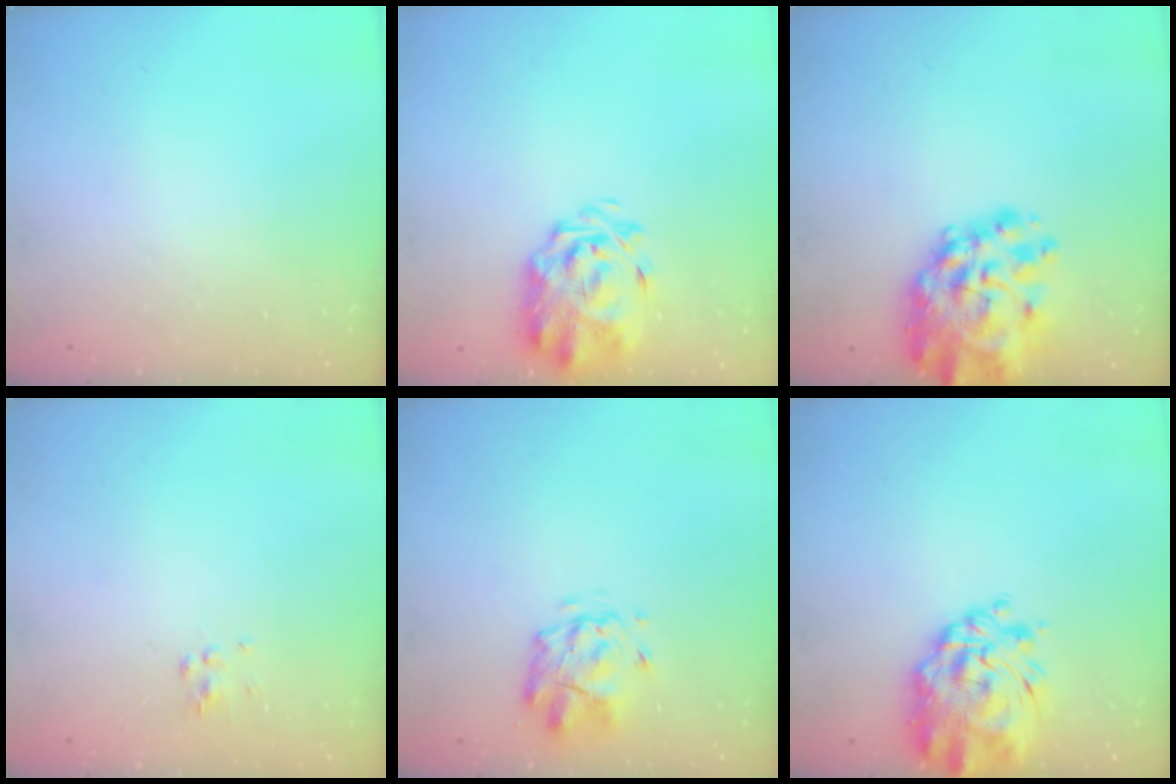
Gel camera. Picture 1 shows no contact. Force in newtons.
{"total": 4.3, "press": 4.1, "slide": 1.3}
{"total": 13.5, "press": 12.6, "slide": 4.7}
{"total": 4.2, "press": 4.1, "slide": 0.9}
{"total": 2.8, "press": 2.4, "slide": 1.3}
{"total": 8.3, "press": 7.7, "slide": 3.1}